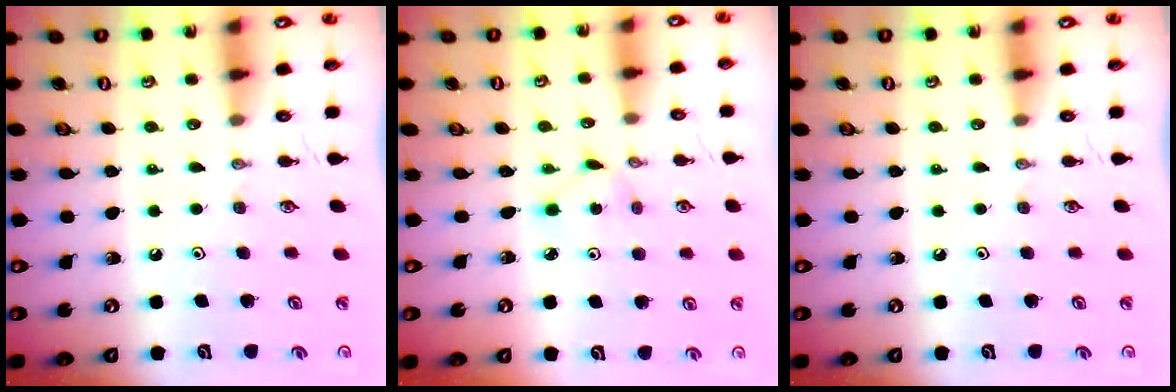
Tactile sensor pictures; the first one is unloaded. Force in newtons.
{"total": 2.0, "press": 2.0, "slide": 0.2}
{"total": 0.0}